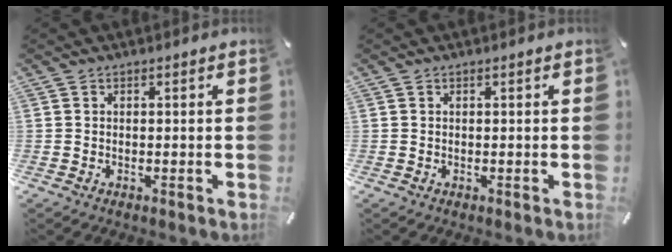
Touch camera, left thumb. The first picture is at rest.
{"total": 0.0}